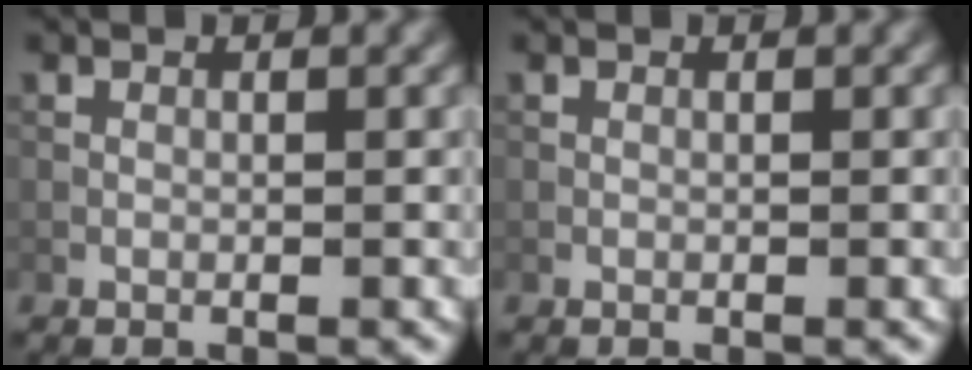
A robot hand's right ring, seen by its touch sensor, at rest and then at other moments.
{"total": 0.0}